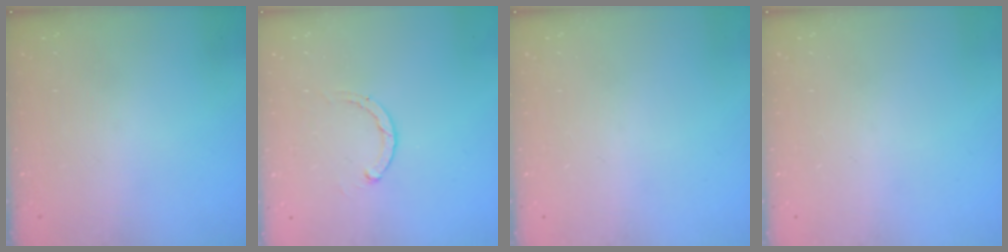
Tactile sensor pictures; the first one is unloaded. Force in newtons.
{"total": 1.1, "press": 1.0, "slide": 0.3}
{"total": 0.0}
{"total": 0.0}